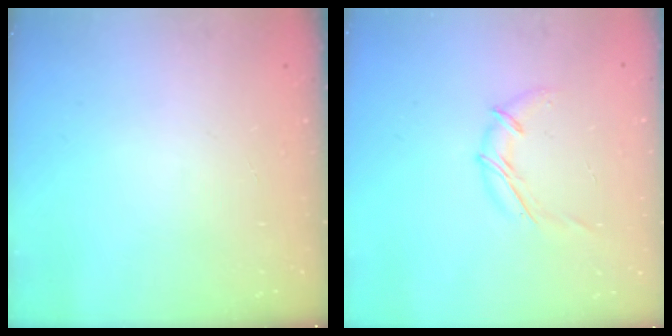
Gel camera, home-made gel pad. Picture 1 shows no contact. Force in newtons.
{"total": 7.6, "press": 7.5, "slide": 0.8}